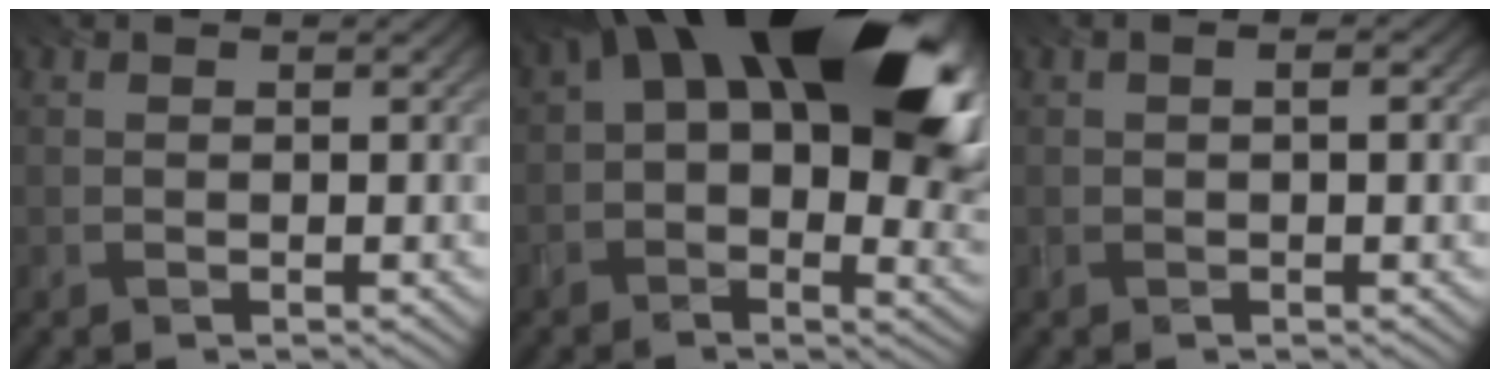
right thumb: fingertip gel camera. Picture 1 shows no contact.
{"total": 20.7, "force": [6.7, 10.8, 16.4], "torque": [-0.214, 0.017, 0.124]}
{"total": 0.9, "force": [-0.2, 0.2, 0.8], "torque": [-0.009, 0.001, -0.003]}